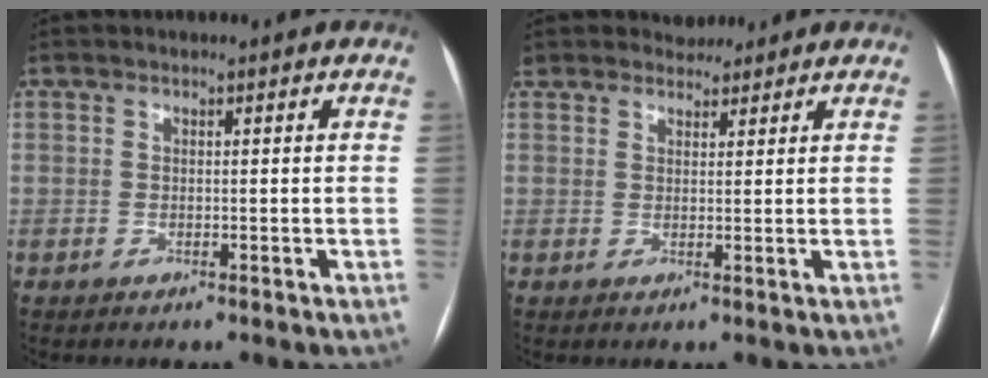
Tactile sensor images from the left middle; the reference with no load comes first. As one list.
[{"total": 2.6, "force": [2.3, 1.2, -0.2], "torque": [0.004, 0.008, 0.036]}]